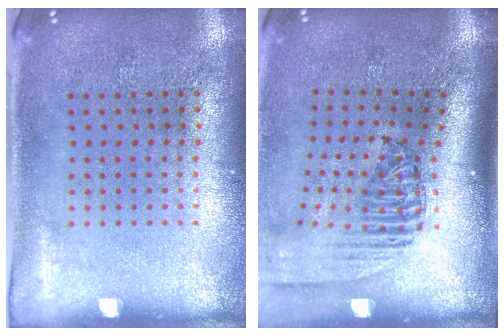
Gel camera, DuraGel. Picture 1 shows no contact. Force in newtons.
{"total": 2.4, "press": 1.8, "slide": 1.6}